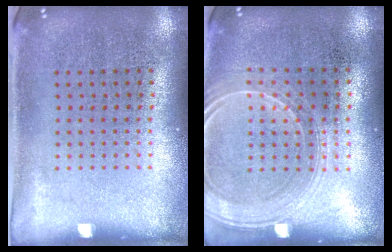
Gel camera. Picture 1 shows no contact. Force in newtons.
{"total": 1.8, "press": 1.7, "slide": 0.6}